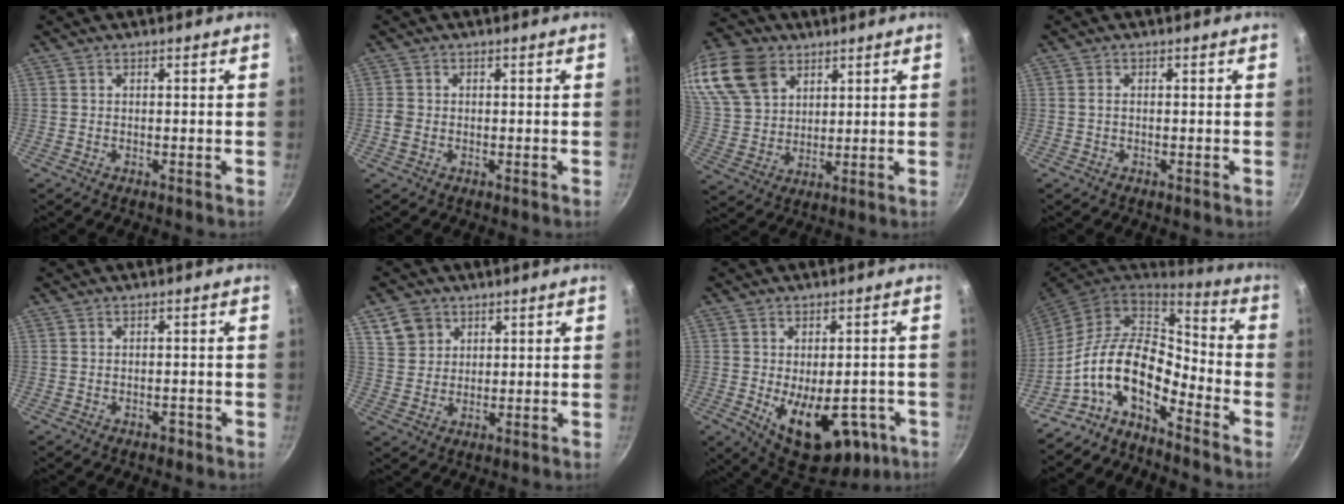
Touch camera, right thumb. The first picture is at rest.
{"total": 1.7, "force": [-0.6, 1.3, 0.9], "torque": [-0.018, 0.003, -0.013]}
{"total": 19.3, "force": [10.0, 13.3, 9.7], "torque": [-0.208, 0.000, 0.197]}
{"total": 0.7, "force": [-0.2, 0.3, 0.5], "torque": [-0.014, 0.005, -0.005]}
{"total": 0.9, "force": [-0.6, 0.6, 0.4], "torque": [0.000, 0.012, -0.002]}
{"total": 5.9, "force": [3.1, 4.7, 1.8], "torque": [-0.012, 0.001, 0.065]}
{"total": 17.2, "force": [-5.2, 9.4, 13.4], "torque": [-0.136, -0.010, -0.050]}
{"total": 13.7, "force": [-7.1, 6.6, 9.7], "torque": [-0.155, 0.071, -0.157]}